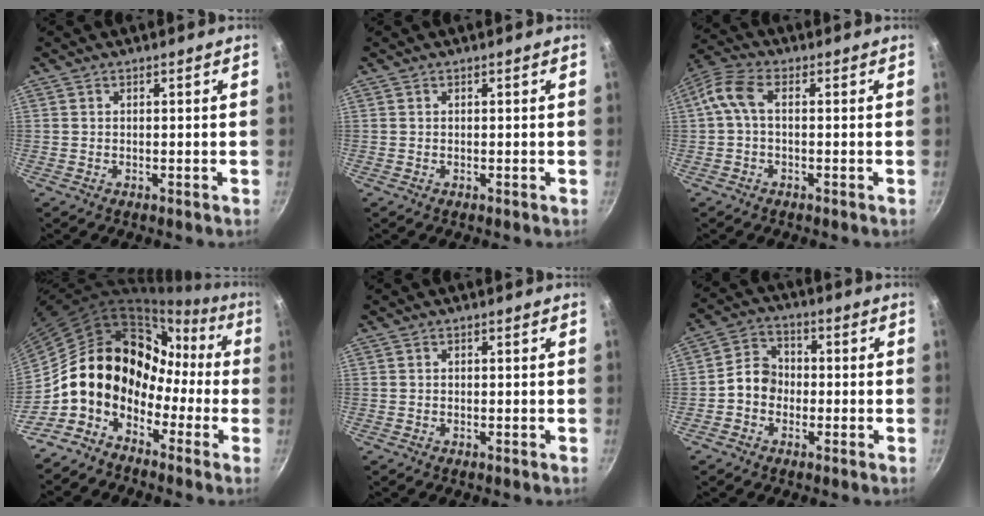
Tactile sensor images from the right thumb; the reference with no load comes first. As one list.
[{"total": 0.0}, {"total": 5.9, "force": [0.1, 3.0, 5.1], "torque": [-0.124, 0.024, -0.010]}, {"total": 14.0, "force": [-4.0, 11.1, 7.5], "torque": [-0.075, 0.055, -0.091]}, {"total": 0.0}, {"total": 6.4, "force": [-1.3, 5.4, 3.2], "torque": [-0.025, 0.025, -0.038]}]